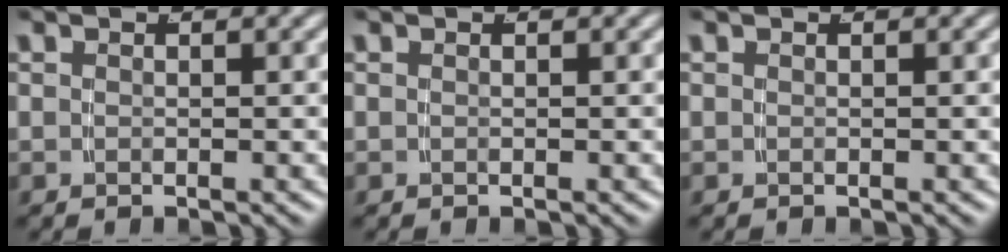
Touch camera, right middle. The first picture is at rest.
{"total": 0.0}
{"total": 0.0}